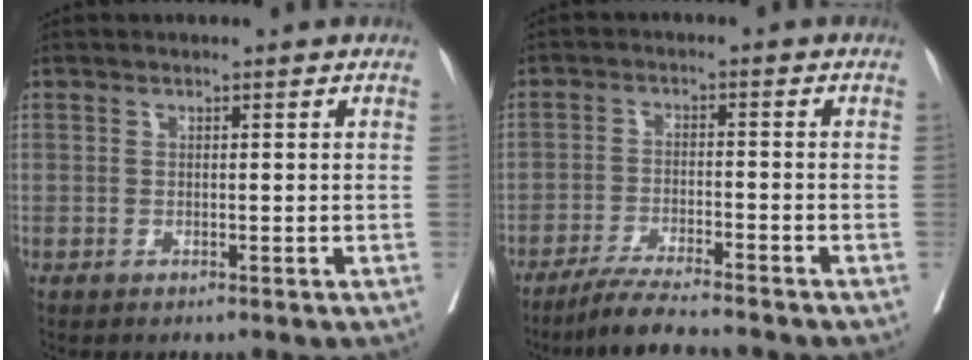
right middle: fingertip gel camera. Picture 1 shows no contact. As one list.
[{"total": 7.0, "force": [-6.2, -0.3, 3.1], "torque": [-0.056, -0.026, -0.109]}]